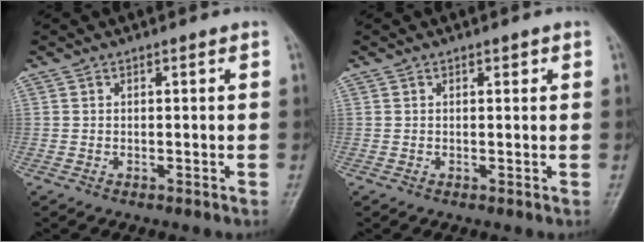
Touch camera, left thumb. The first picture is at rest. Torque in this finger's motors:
{"motor_torque": [-0.12, -0.05, -0.12, -0.03, 0.00]}